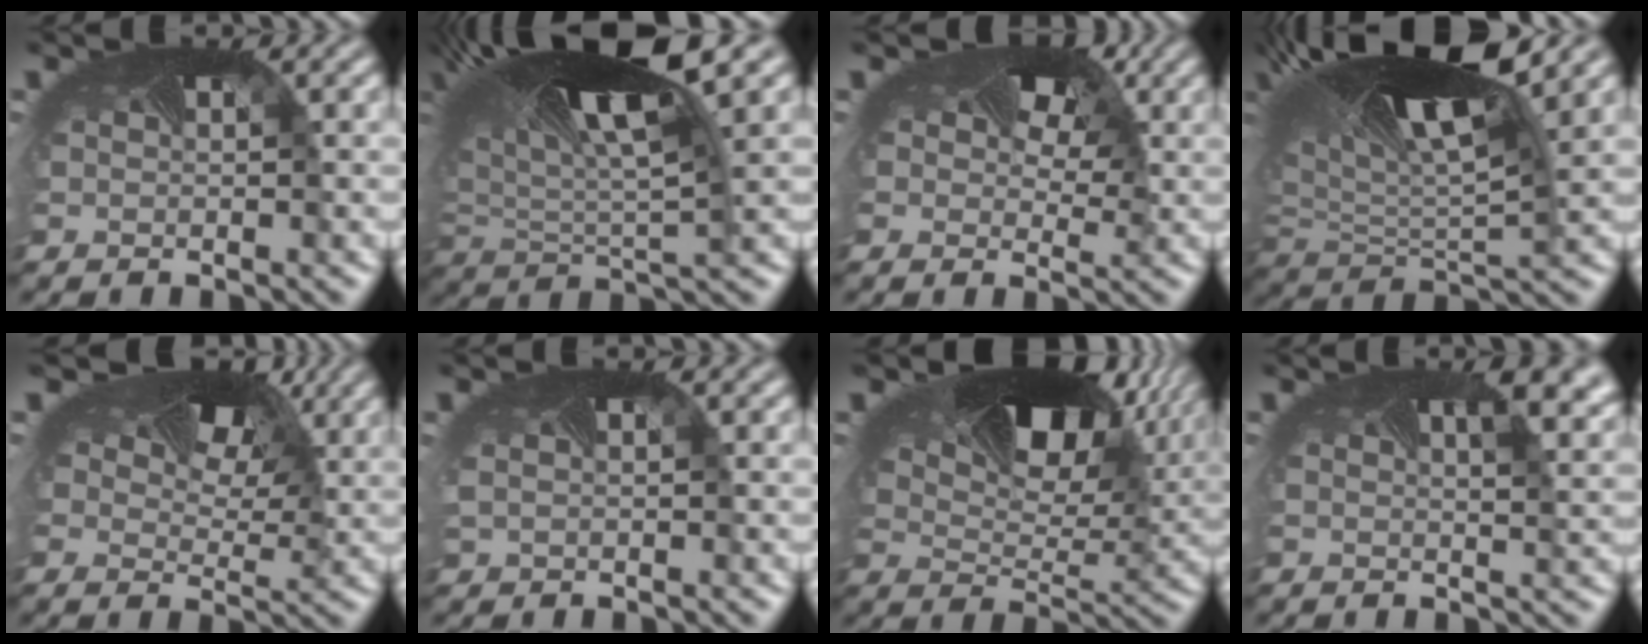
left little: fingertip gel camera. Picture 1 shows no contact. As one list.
[{"total": 13.1, "force": [5.6, 4.5, 10.9], "torque": [-0.241, 0.007, 0.107]}, {"total": 5.6, "force": [2.1, 3.8, 3.5], "torque": [-0.050, -0.003, 0.026]}, {"total": 12.8, "force": [5.6, 5.0, 10.4], "torque": [-0.217, -0.001, 0.103]}, {"total": 6.7, "force": [3.6, 3.9, 4.0], "torque": [-0.066, -0.008, 0.059]}, {"total": 0.7, "force": [0.1, 0.5, 0.5], "torque": [-0.025, -0.002, 0.015]}, {"total": 11.1, "force": [6.5, 5.6, 7.1], "torque": [-0.129, 0.001, 0.110]}, {"total": 6.1, "force": [2.9, 2.7, 4.6], "torque": [-0.052, 0.016, 0.026]}]